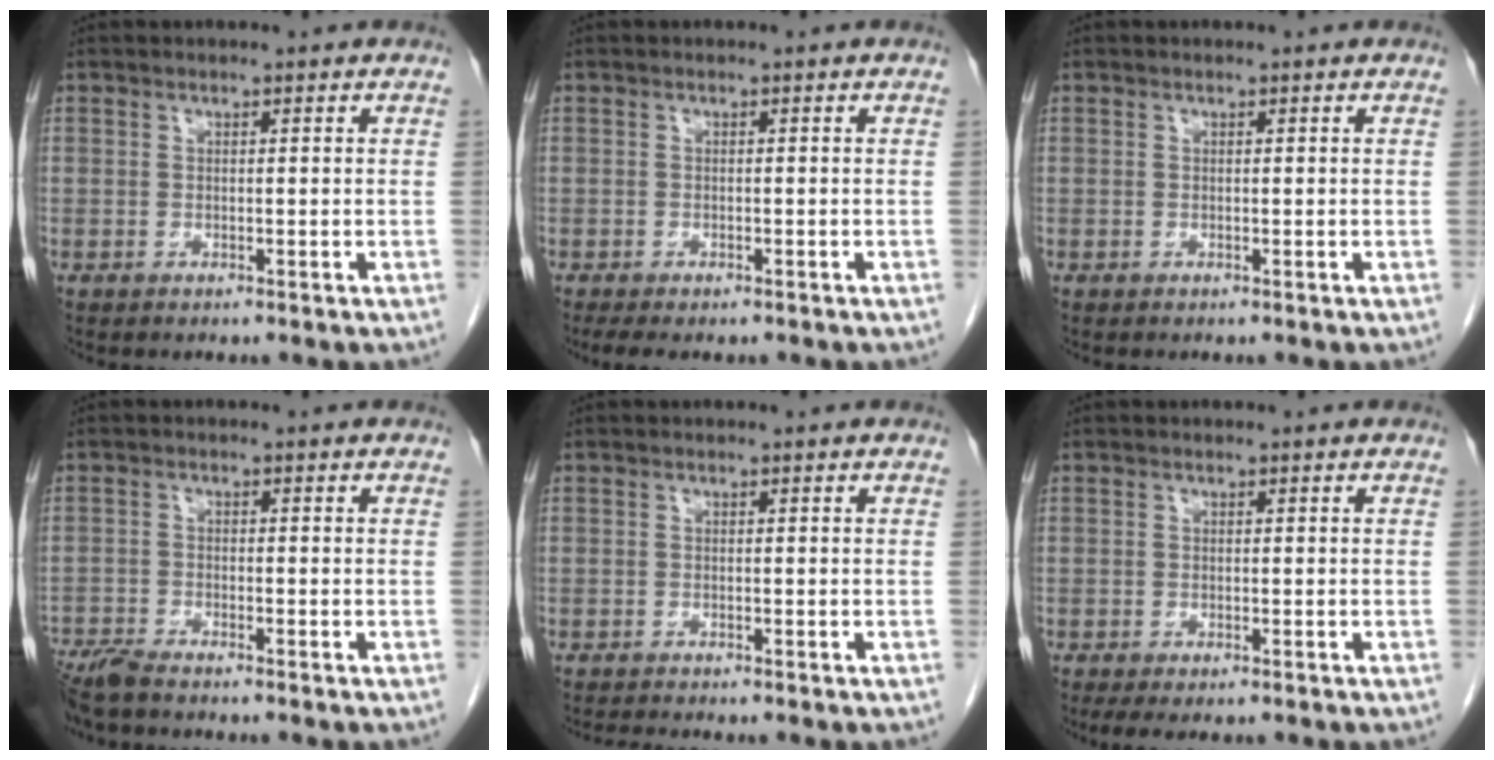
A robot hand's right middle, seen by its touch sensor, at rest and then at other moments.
{"total": 4.2, "force": [-3.3, 1.5, 2.2], "torque": [-0.034, -0.011, -0.045]}
{"total": 0.0}
{"total": 4.4, "force": [-4.0, 0.2, 1.8], "torque": [-0.036, -0.017, -0.077]}
{"total": 1.5, "force": [-1.4, -0.4, 0.4], "torque": [-0.011, -0.005, -0.026]}
{"total": 3.6, "force": [-2.7, 1.1, 2.1], "torque": [-0.032, -0.011, -0.037]}